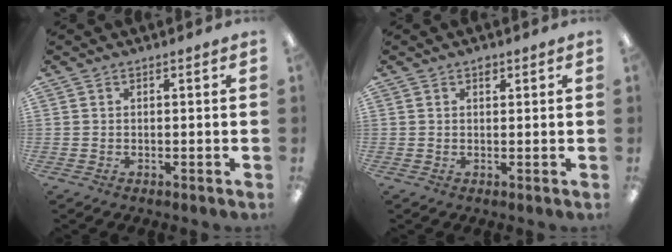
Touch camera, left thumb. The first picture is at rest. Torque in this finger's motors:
{"motor_torque": [0.20, -0.08, 0.50, -0.23, 0.00]}